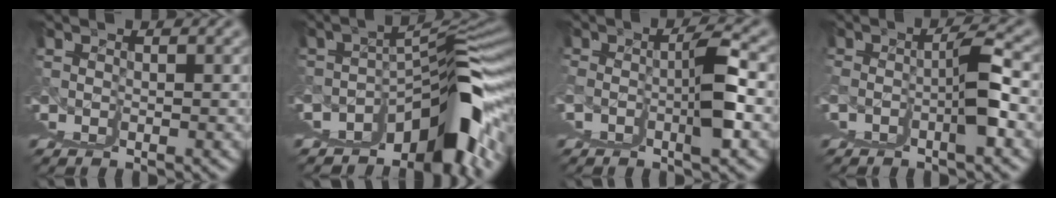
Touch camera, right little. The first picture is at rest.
{"total": 11.1, "force": [-0.8, 1.7, 10.9], "torque": [-0.110, 0.031, -0.003]}
{"total": 2.7, "force": [0.0, -0.6, 2.6], "torque": [-0.062, 0.002, 0.007]}
{"total": 2.2, "force": [-0.1, -0.9, 2.0], "torque": [-0.054, 0.006, 0.001]}